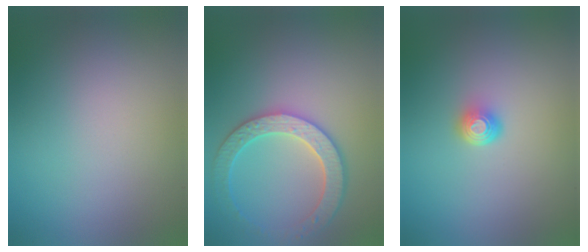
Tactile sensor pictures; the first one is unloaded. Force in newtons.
{"total": 3.9, "press": 3.9, "slide": 0.6}
{"total": 1.8, "press": 1.3, "slide": 1.3}